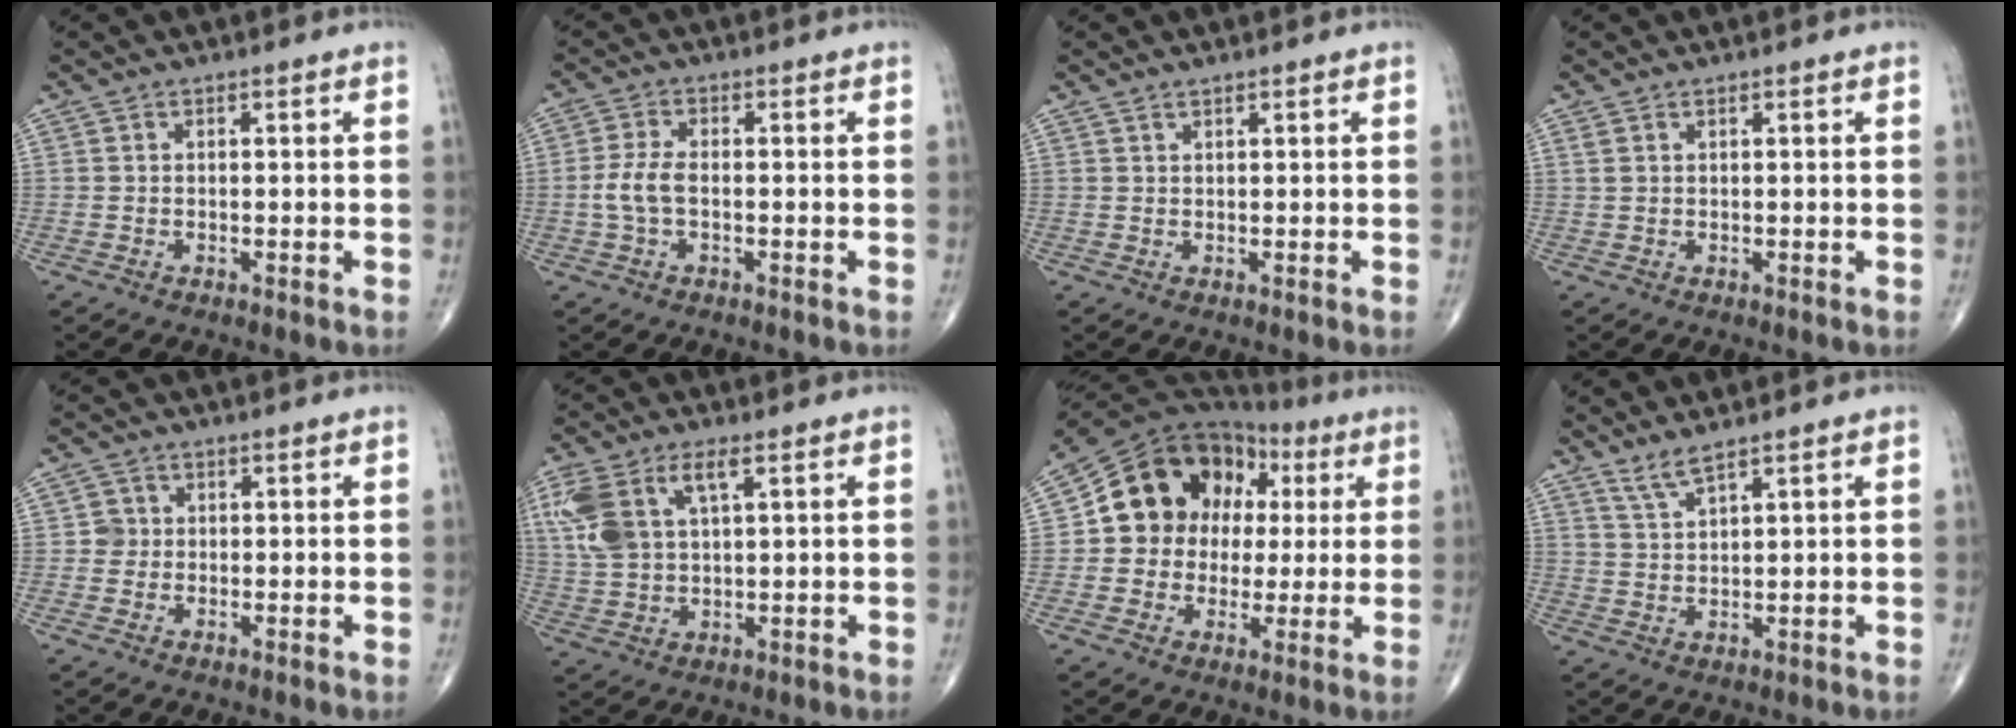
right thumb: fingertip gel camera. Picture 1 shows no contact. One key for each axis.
{"total": 4.4, "fx": -0.6, "fy": 2.2, "fz": 3.8, "tx": -0.094, "ty": 0.011, "tz": -0.016}
{"total": 0.7, "fx": 0.7, "fy": 0.2, "fz": 0.2, "tx": -0.006, "ty": -0.004, "tz": 0.014}
{"total": 1.0, "fx": 0.6, "fy": 0.3, "fz": 0.6, "tx": -0.016, "ty": 0.010, "tz": 0.019}
{"total": 2.0, "fx": 0.0, "fy": 2.0, "fz": 0.3, "tx": 0.009, "ty": 0.006, "tz": -0.004}
{"total": 11.6, "fx": 4.3, "fy": 5.8, "fz": 9.1, "tx": -0.211, "ty": 0.007, "tz": 0.089}
{"total": 17.2, "fx": 3.1, "fy": 14.1, "fz": 9.3, "tx": -0.109, "ty": 0.034, "tz": 0.055}
{"total": 3.6, "fx": 2.9, "fy": 0.3, "fz": 2.0, "tx": -0.044, "ty": -0.020, "tz": 0.064}